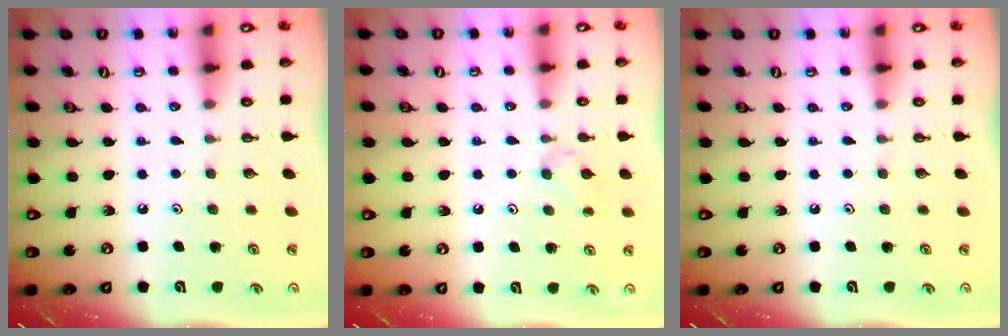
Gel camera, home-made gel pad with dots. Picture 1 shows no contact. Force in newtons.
{"total": 2.7, "press": 2.6, "slide": 0.6}
{"total": 0.0}